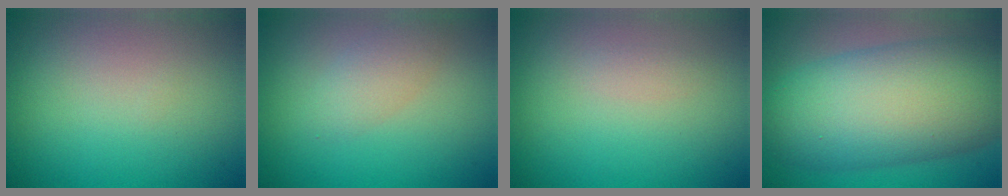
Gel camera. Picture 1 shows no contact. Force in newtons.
{"total": 2.0, "press": 2.0, "slide": 0.1}
{"total": 0.6, "press": 0.6, "slide": 0.0}
{"total": 12.7, "press": 12.7, "slide": 0.3}